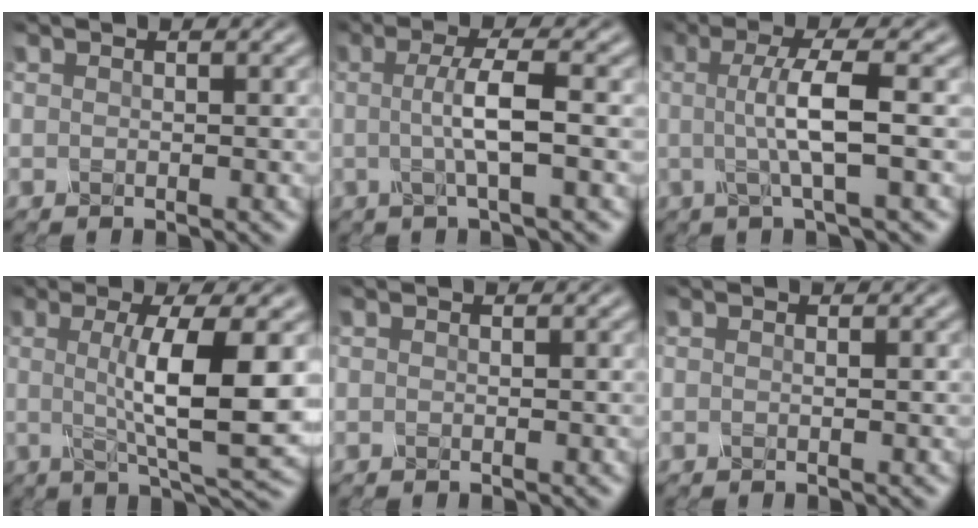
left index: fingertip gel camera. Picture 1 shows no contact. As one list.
[{"total": 3.9, "force": [-0.1, 0.7, 3.8], "torque": [-0.065, -0.001, -0.005]}, {"total": 4.7, "force": [0.0, 0.9, 4.6], "torque": [-0.078, 0.001, -0.004]}, {"total": 8.7, "force": [0.5, 1.7, 8.5], "torque": [-0.119, -0.006, 0.011]}, {"total": 0.0}, {"total": 0.0}]